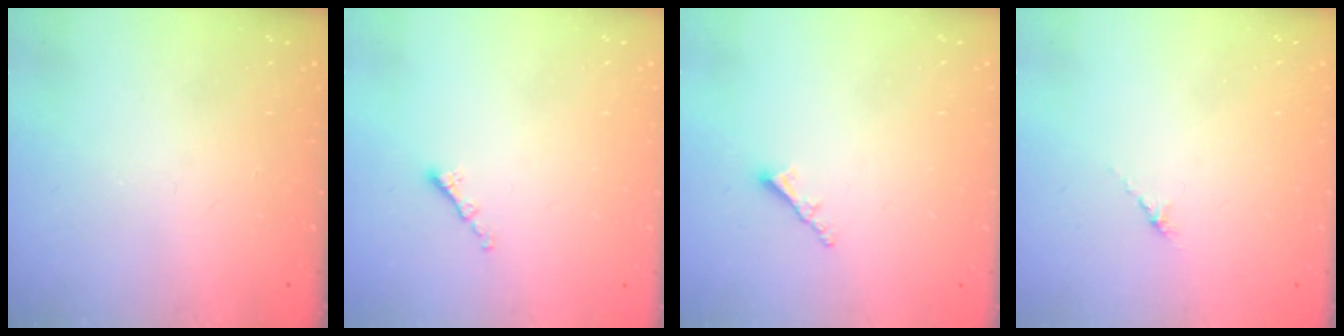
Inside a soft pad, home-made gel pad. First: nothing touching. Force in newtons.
{"total": 1.4, "press": 1.3, "slide": 0.5}
{"total": 2.3, "press": 2.2, "slide": 0.6}
{"total": 2.7, "press": 2.7, "slide": 0.7}